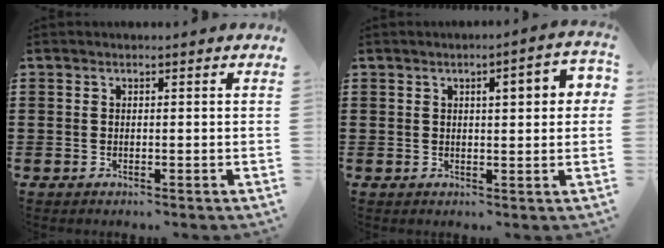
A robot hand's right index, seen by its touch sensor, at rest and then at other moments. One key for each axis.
{"total": 3.8, "fx": 0.9, "fy": 0.8, "fz": 3.6, "tx": -0.053, "ty": -0.001, "tz": 0.007}